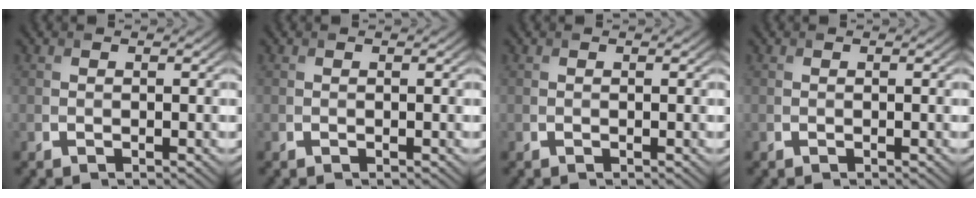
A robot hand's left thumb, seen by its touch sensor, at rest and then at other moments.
{"total": 0.0}
{"total": 0.0}
{"total": 0.0}